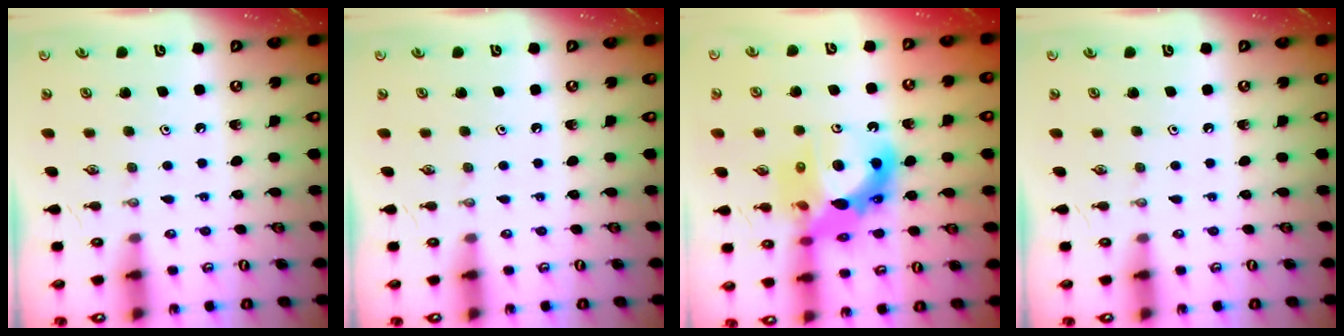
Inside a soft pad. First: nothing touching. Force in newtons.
{"total": 0.0}
{"total": 15.9, "press": 15.8, "slide": 1.5}
{"total": 0.0}